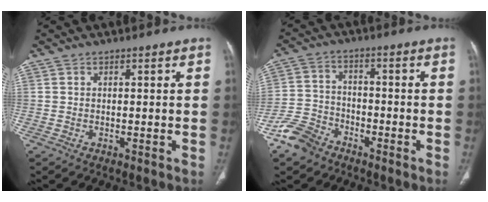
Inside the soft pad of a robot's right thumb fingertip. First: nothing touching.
{"total": 7.8, "force": [-5.7, 4.7, 2.5], "torque": [-0.047, 0.027, -0.118]}